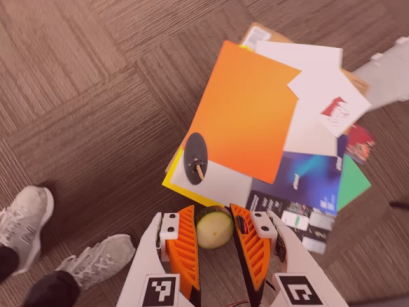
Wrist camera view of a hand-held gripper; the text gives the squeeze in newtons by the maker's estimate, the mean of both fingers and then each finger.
{"total": 10.5, "left": 11.4, "right": 9.6}